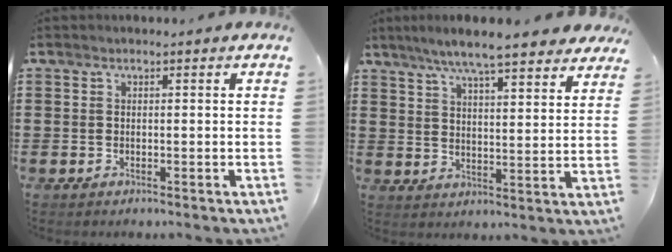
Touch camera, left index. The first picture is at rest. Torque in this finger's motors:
{"motor_torque": [1.18, -0.96, 1.05, 0.21]}